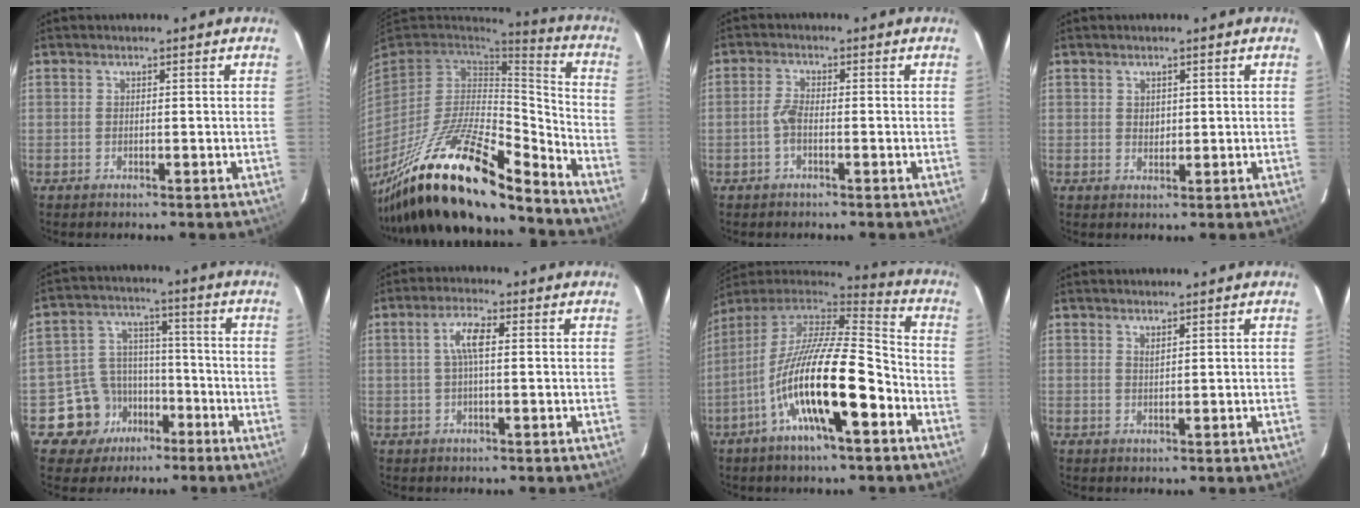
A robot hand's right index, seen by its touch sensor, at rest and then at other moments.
{"total": 26.1, "force": [-18.0, 6.9, 17.6], "torque": [-0.332, -0.042, -0.314]}
{"total": 2.5, "force": [-1.0, 0.9, 2.1], "torque": [-0.053, 0.005, -0.021]}
{"total": 1.6, "force": [0.6, 1.4, 0.6], "torque": [-0.006, 0.004, 0.012]}
{"total": 10.1, "force": [-5.8, 8.1, 1.3], "torque": [-0.048, 0.035, -0.087]}
{"total": 4.4, "force": [0.7, 1.0, 4.2], "torque": [-0.082, 0.009, 0.012]}
{"total": 20.2, "force": [-8.3, 4.7, 17.8], "torque": [-0.315, -0.030, -0.157]}
{"total": 1.0, "force": [0.8, 0.1, 0.6], "torque": [-0.011, 0.000, 0.015]}